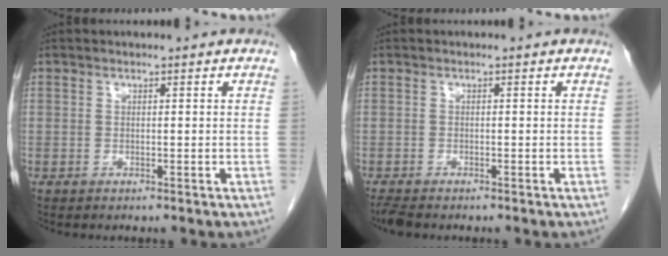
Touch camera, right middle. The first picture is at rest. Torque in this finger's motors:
{"motor_torque": [0.20, -0.14, 0.01, 0.02]}